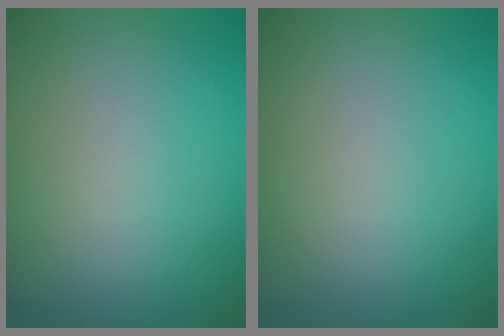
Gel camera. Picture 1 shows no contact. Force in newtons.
{"total": 0.0}